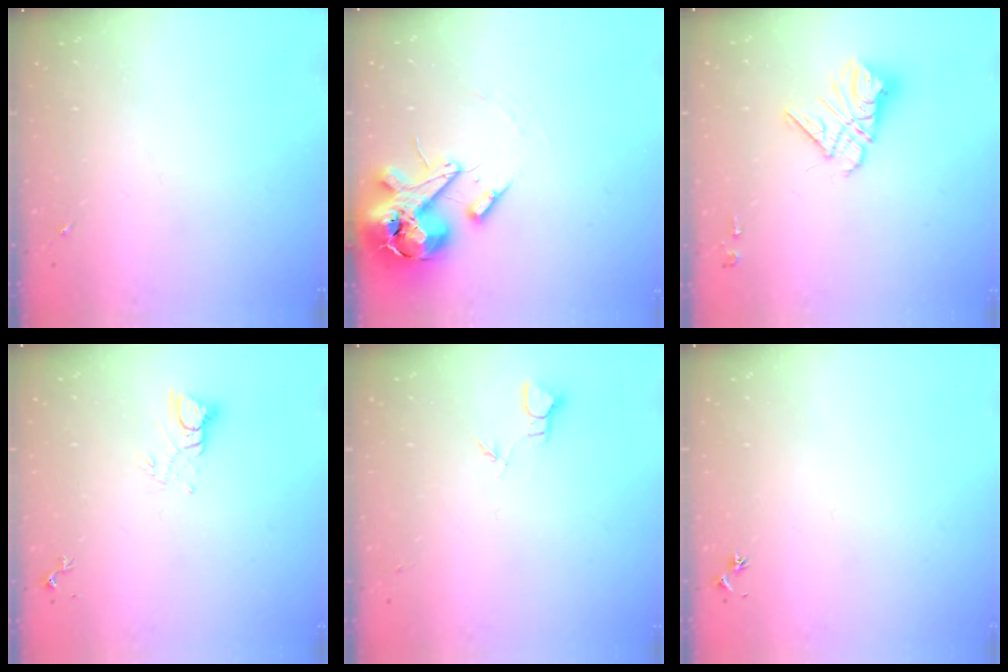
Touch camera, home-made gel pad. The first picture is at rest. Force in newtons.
{"total": 16.2, "press": 16.0, "slide": 2.7}
{"total": 12.7, "press": 12.6, "slide": 1.1}
{"total": 4.4, "press": 4.4, "slide": 0.4}
{"total": 2.4, "press": 2.4, "slide": 0.2}
{"total": 2.9, "press": 2.8, "slide": 0.3}